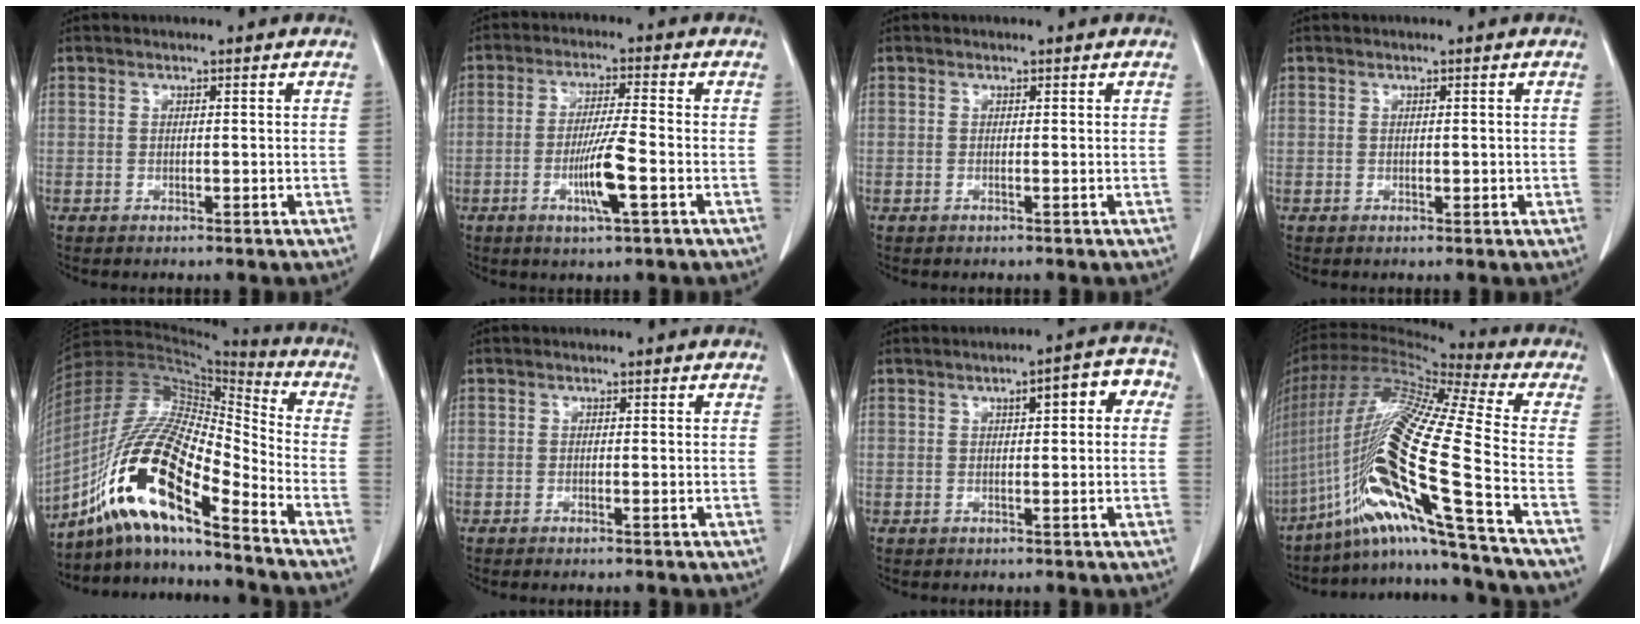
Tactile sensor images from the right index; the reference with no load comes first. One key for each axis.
{"total": 7.3, "fx": -2.5, "fy": -0.1, "fz": 6.9, "tx": -0.129, "ty": -0.010, "tz": -0.047}
{"total": 0.0}
{"total": 0.8, "fx": 0.0, "fy": 0.5, "fz": 0.7, "tx": -0.010, "ty": 0.001, "tz": 0.004}
{"total": 17.7, "fx": -11.1, "fy": 2.7, "fz": 13.5, "tx": -0.262, "ty": 0.007, "tz": -0.203}
{"total": 0.5, "fx": -0.4, "fy": -0.1, "fz": 0.3, "tx": -0.004, "ty": 0.001, "tz": -0.008}
{"total": 5.5, "fx": 1.3, "fy": 1.5, "fz": 5.2, "tx": -0.064, "ty": 0.028, "tz": 0.010}
{"total": 26.7, "fx": -11.5, "fy": -1.1, "fz": 24.1, "tx": -0.480, "ty": -0.033, "tz": -0.214}